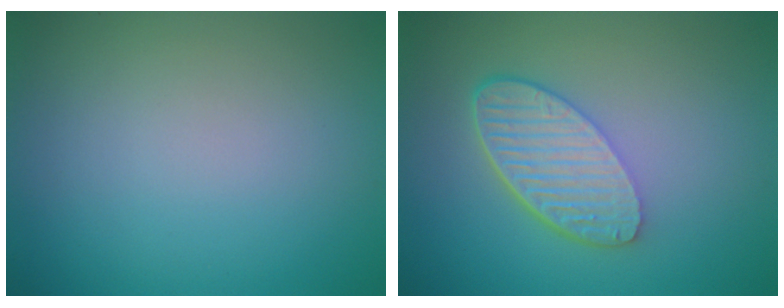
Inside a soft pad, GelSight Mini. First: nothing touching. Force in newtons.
{"total": 5.5, "press": 4.0, "slide": 3.7}